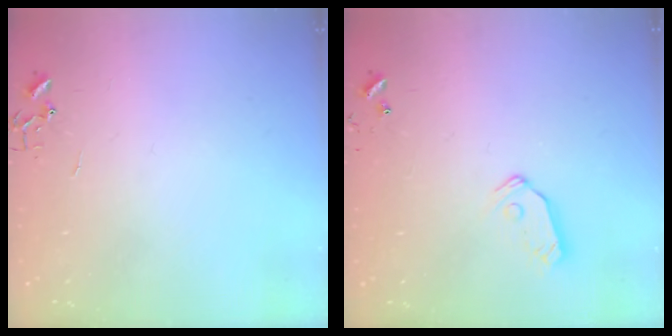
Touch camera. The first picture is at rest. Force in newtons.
{"total": 7.2, "press": 7.2, "slide": 0.3}